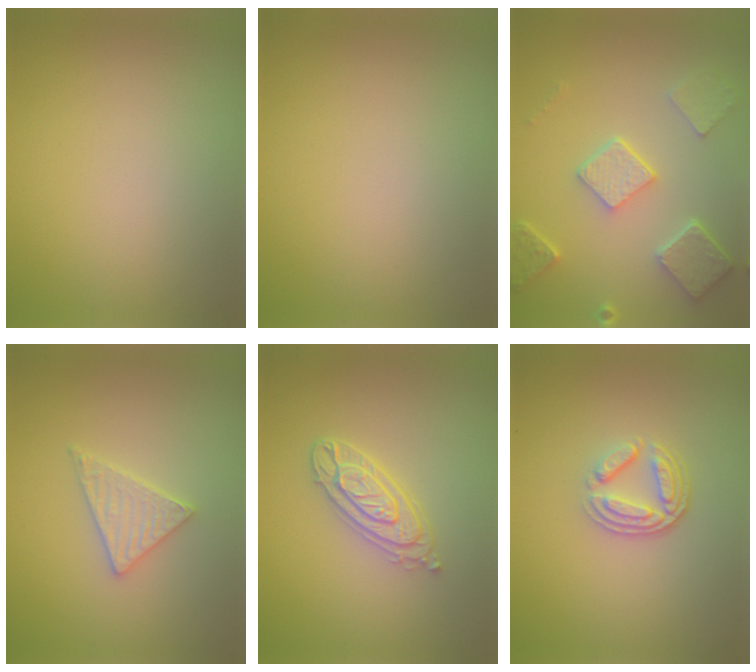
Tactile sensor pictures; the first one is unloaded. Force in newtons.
{"total": 0.0}
{"total": 4.9, "press": 3.8, "slide": 3.1}
{"total": 2.6, "press": 2.6, "slide": 0.3}
{"total": 3.0, "press": 2.9, "slide": 0.6}
{"total": 3.9, "press": 2.8, "slide": 2.7}